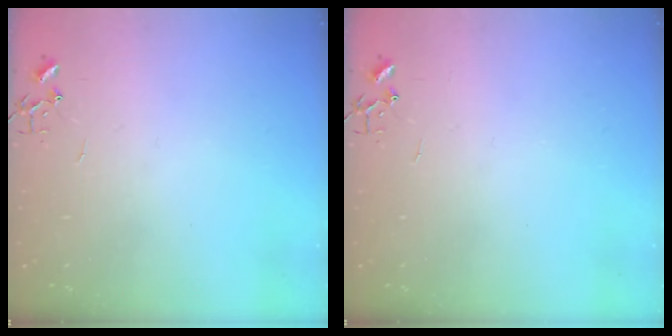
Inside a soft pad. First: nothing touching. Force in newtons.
{"total": 0.0}